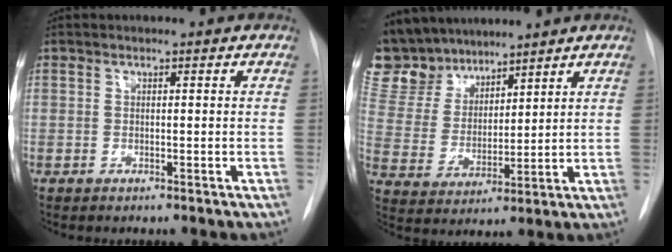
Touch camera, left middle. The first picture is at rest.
{"total": 12.7, "force": [11.3, 5.3, 2.0], "torque": [-0.052, 0.015, 0.234]}